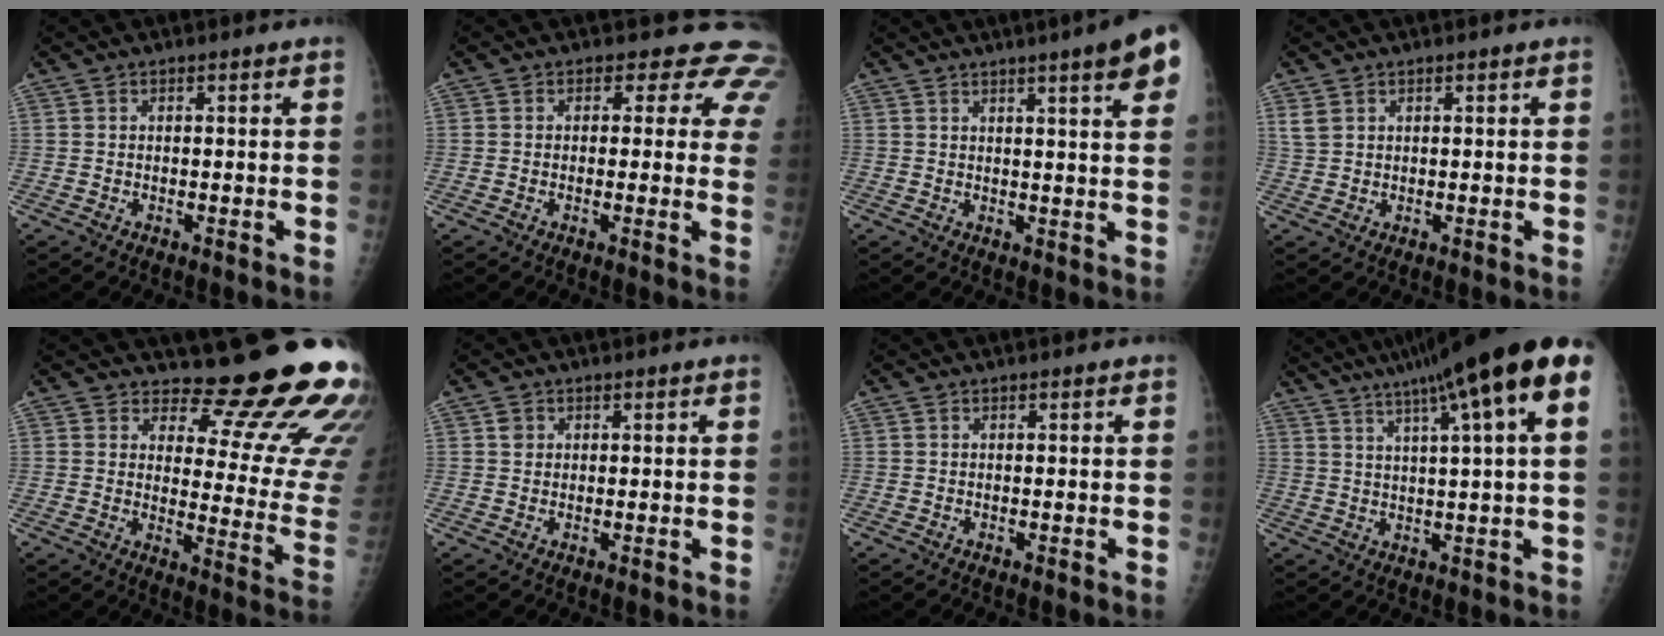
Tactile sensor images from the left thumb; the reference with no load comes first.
{"total": 7.8, "force": [5.3, 4.8, 3.2], "torque": [0.009, -0.014, 0.032]}
{"total": 10.6, "force": [6.0, 1.0, 8.7], "torque": [-0.100, -0.015, 0.064]}
{"total": 2.1, "force": [1.2, 1.4, 1.0], "torque": [-0.017, 0.001, 0.031]}
{"total": 17.8, "force": [15.6, 4.8, 7.2], "torque": [-0.039, -0.155, 0.179]}
{"total": 1.5, "force": [0.5, 1.3, 0.5], "torque": [0.000, 0.000, 0.006]}
{"total": 0.0}
{"total": 16.8, "force": [8.7, 0.8, 14.3], "torque": [-0.215, 0.016, 0.124]}